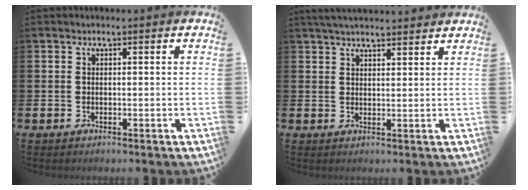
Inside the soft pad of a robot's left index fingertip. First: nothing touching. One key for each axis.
{"total": 3.5, "fx": 3.4, "fy": 0.4, "fz": 0.6, "tx": -0.015, "ty": -0.011, "tz": 0.063}